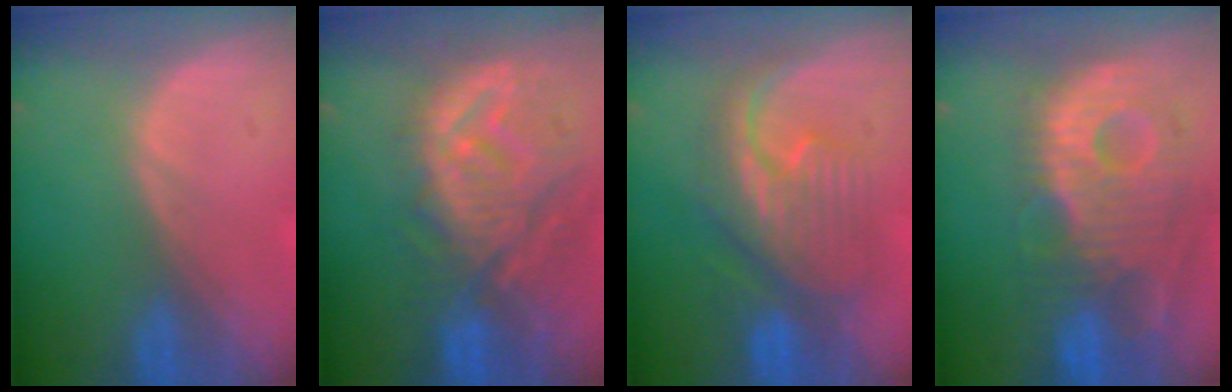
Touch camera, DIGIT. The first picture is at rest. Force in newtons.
{"total": 12.4, "press": 11.0, "slide": 5.6}
{"total": 9.0, "press": 8.9, "slide": 0.5}
{"total": 12.7, "press": 11.1, "slide": 6.2}